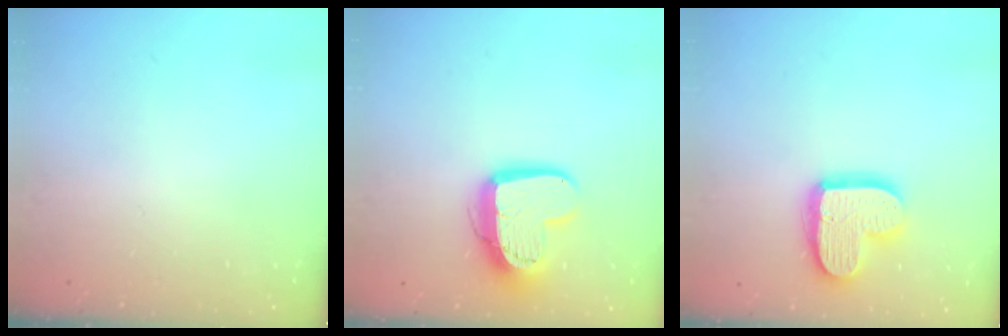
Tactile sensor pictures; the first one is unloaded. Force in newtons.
{"total": 14.6, "press": 14.6, "slide": 1.1}
{"total": 15.6, "press": 15.5, "slide": 1.3}